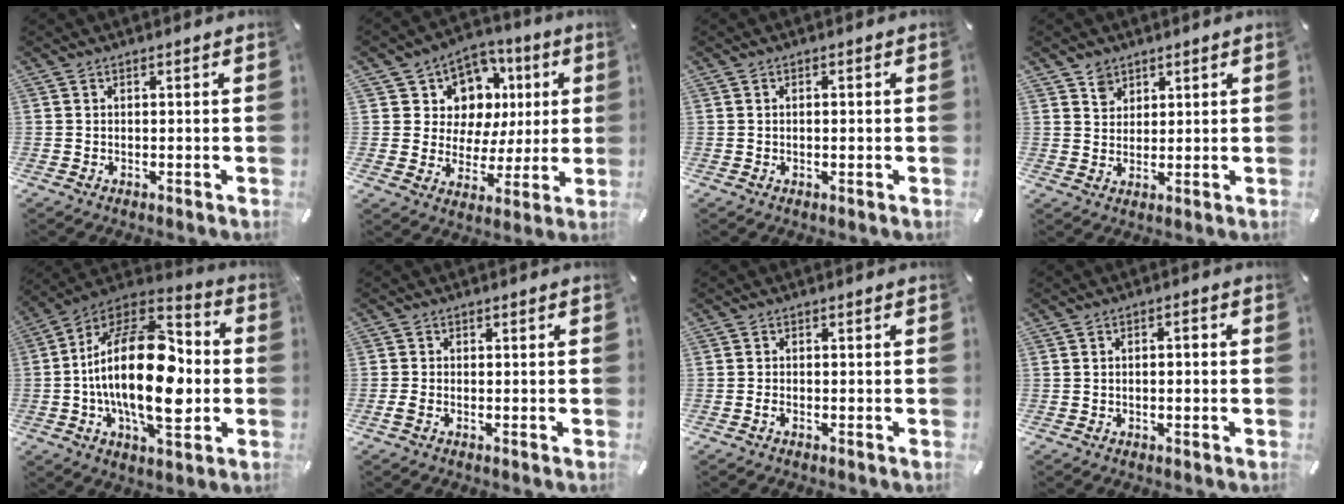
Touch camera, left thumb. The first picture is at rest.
{"total": 10.2, "force": [3.0, 9.7, 1.3], "torque": [-0.024, -0.037, 0.062]}
{"total": 1.0, "force": [-0.2, 0.3, 0.9], "torque": [-0.018, 0.001, -0.003]}
{"total": 3.9, "force": [2.3, 3.2, 0.4], "torque": [-0.002, -0.002, 0.042]}
{"total": 26.7, "force": [-1.9, 14.0, 22.6], "torque": [-0.424, -0.006, -0.038]}
{"total": 1.3, "force": [-0.5, 0.6, 1.0], "torque": [-0.017, 0.000, -0.008]}
{"total": 1.1, "force": [-0.6, 0.3, 0.8], "torque": [-0.019, 0.000, -0.012]}
{"total": 2.1, "force": [-0.4, 1.0, 1.9], "torque": [-0.037, 0.006, -0.008]}